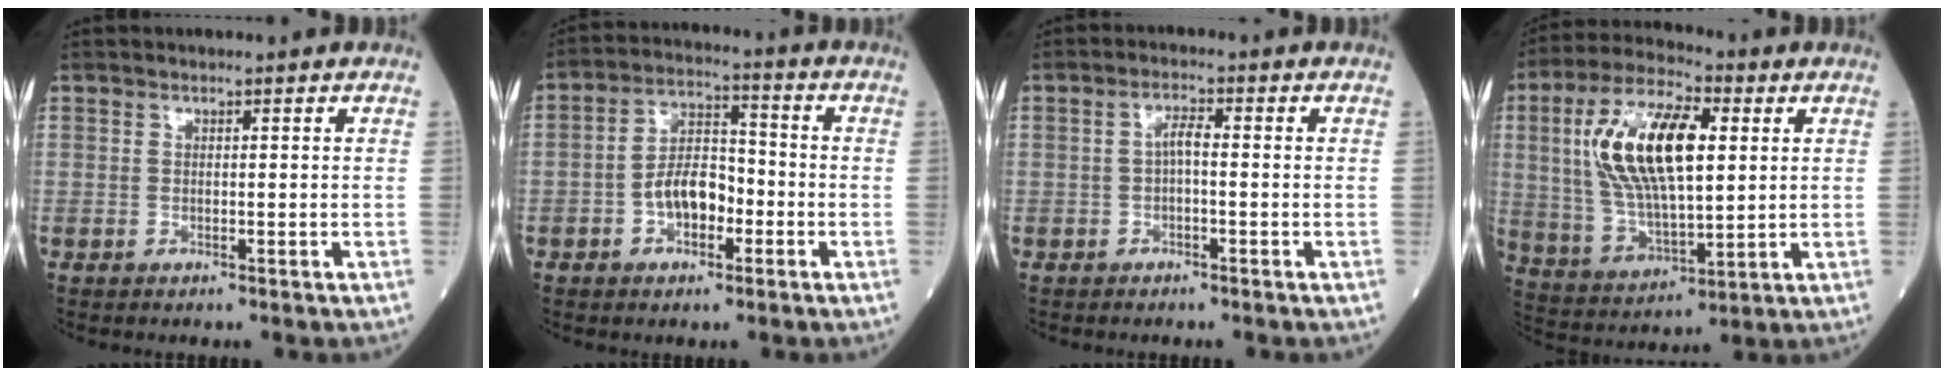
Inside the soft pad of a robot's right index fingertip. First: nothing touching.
{"total": 7.4, "force": [-2.3, 3.9, 5.8], "torque": [-0.114, 0.020, -0.043]}
{"total": 2.4, "force": [-0.3, 0.6, 2.3], "torque": [-0.043, 0.006, -0.005]}
{"total": 16.8, "force": [3.7, 6.0, 15.3], "torque": [-0.312, 0.015, 0.070]}